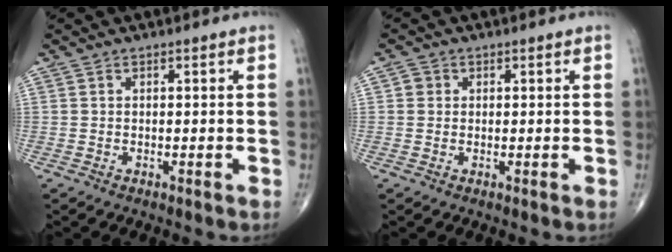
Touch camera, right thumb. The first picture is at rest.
{"total": 1.6, "force": [0.2, 1.5, 0.4], "torque": [0.002, 0.002, 0.000]}